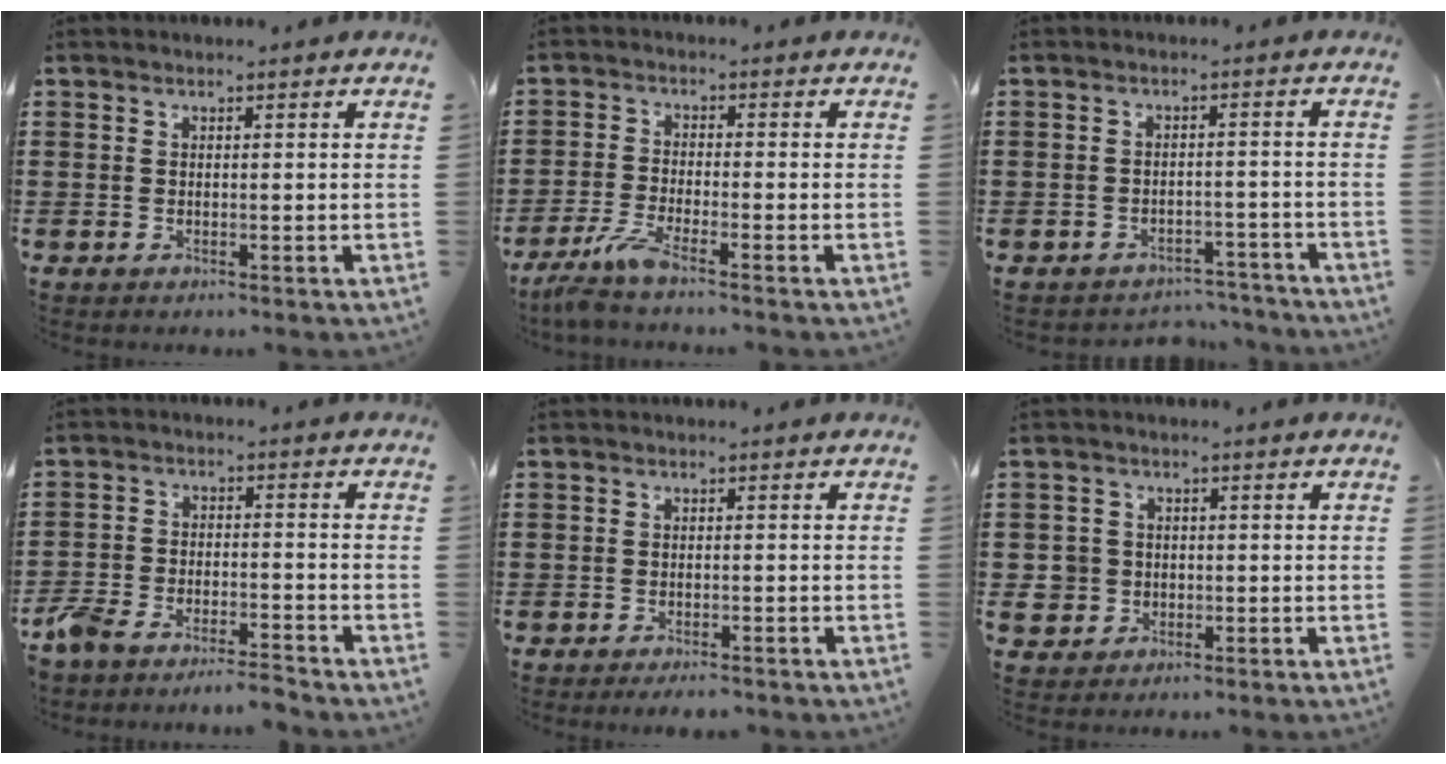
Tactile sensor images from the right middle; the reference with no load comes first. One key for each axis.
{"total": 4.7, "fx": -3.5, "fy": 0.1, "fz": 3.2, "tx": -0.081, "ty": -0.017, "tz": -0.070}
{"total": 3.0, "fx": -3.0, "fy": 0.3, "fz": 0.0, "tx": -0.007, "ty": -0.003, "tz": -0.063}
{"total": 5.6, "fx": -5.4, "fy": 0.4, "fz": 1.2, "tx": -0.049, "ty": -0.004, "tz": -0.114}
{"total": 1.5, "fx": -1.5, "fy": 0.2, "fz": 0.1, "tx": -0.007, "ty": -0.001, "tz": -0.030}
{"total": 3.5, "fx": -0.8, "fy": 3.3, "fz": 0.7, "tx": -0.034, "ty": 0.001, "tz": -0.020}